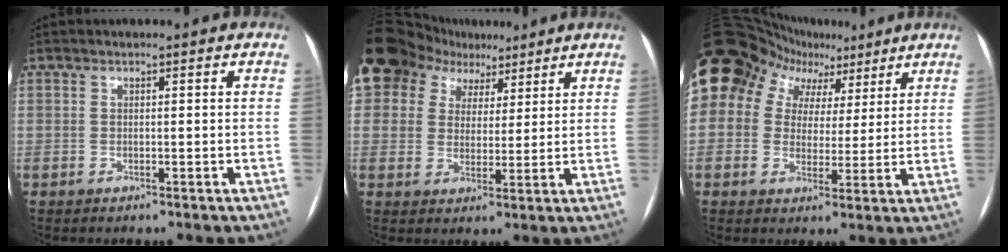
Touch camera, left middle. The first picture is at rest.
{"total": 20.0, "force": [12.0, 14.4, 7.1], "torque": [-0.212, 0.075, 0.217]}
{"total": 20.1, "force": [11.0, 14.9, 7.9], "torque": [-0.188, 0.088, 0.183]}